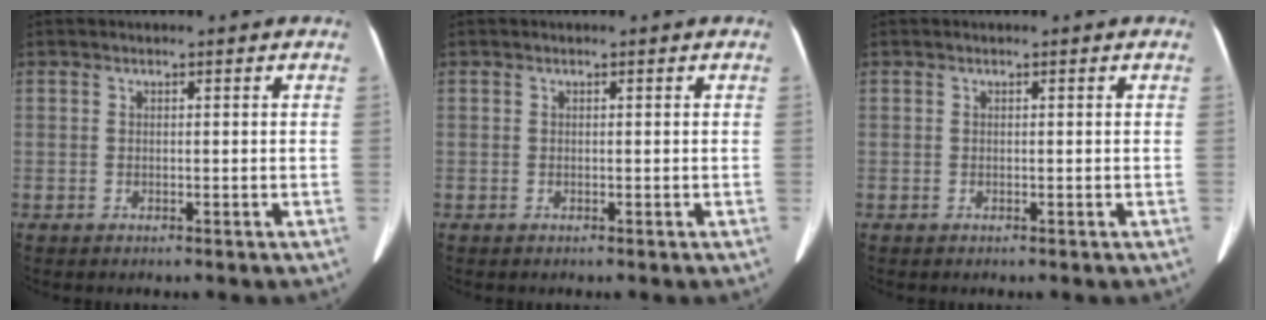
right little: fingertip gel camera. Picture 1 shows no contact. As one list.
[{"total": 0.0}, {"total": 0.0}]